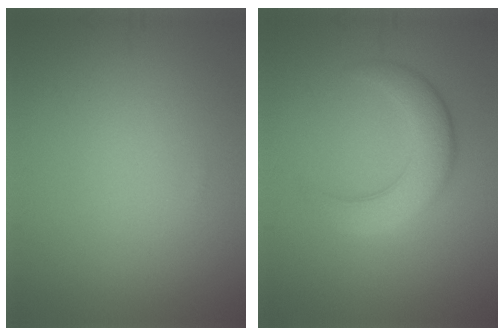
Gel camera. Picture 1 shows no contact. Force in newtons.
{"total": 4.7, "press": 4.7, "slide": 0.4}